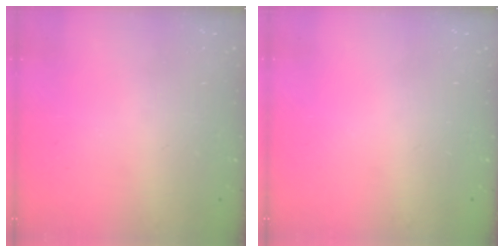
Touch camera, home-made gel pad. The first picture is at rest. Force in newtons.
{"total": 0.0}